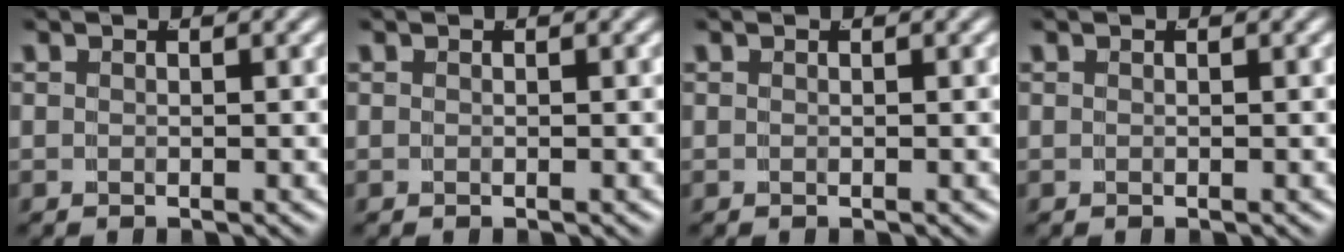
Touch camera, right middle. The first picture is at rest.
{"total": 0.0}
{"total": 0.0}
{"total": 0.0}